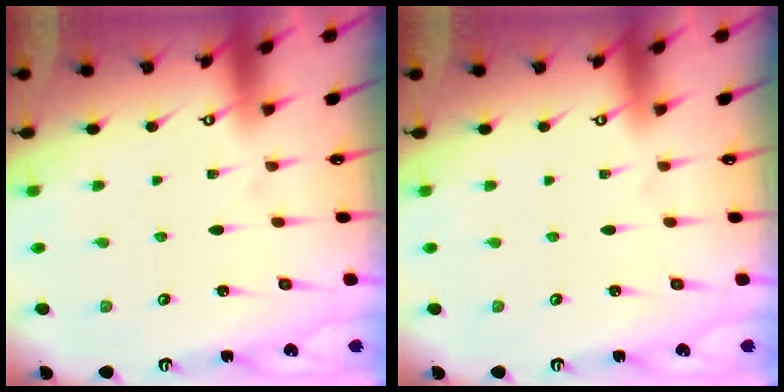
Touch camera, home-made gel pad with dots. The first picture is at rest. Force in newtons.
{"total": 0.0}